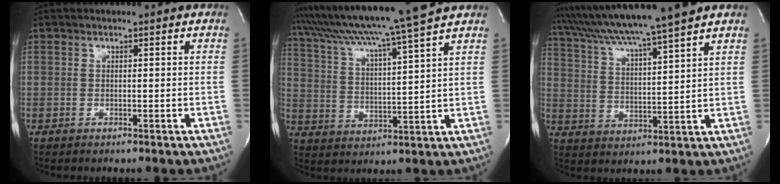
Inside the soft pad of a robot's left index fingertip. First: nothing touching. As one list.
[{"total": 16.1, "force": [13.8, -2.4, 7.8], "torque": [-0.143, -0.014, 0.217]}, {"total": 15.0, "force": [12.8, -1.8, 7.5], "torque": [-0.136, 0.005, 0.206]}]